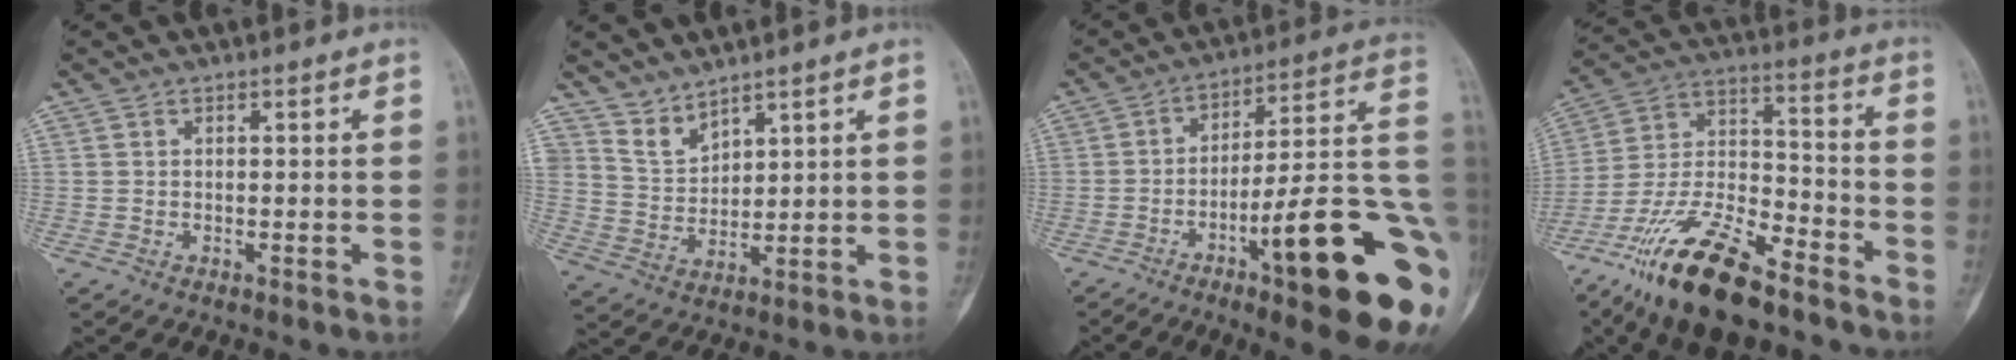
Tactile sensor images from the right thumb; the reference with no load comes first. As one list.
[{"total": 4.9, "force": [4.4, 2.0, 0.9], "torque": [0.000, -0.038, 0.101]}, {"total": 27.1, "force": [-8.7, 5.3, 25.1], "torque": [-0.281, 0.029, -0.121]}, {"total": 21.5, "force": [-14.9, 7.7, 13.4], "torque": [-0.264, 0.066, -0.271]}]